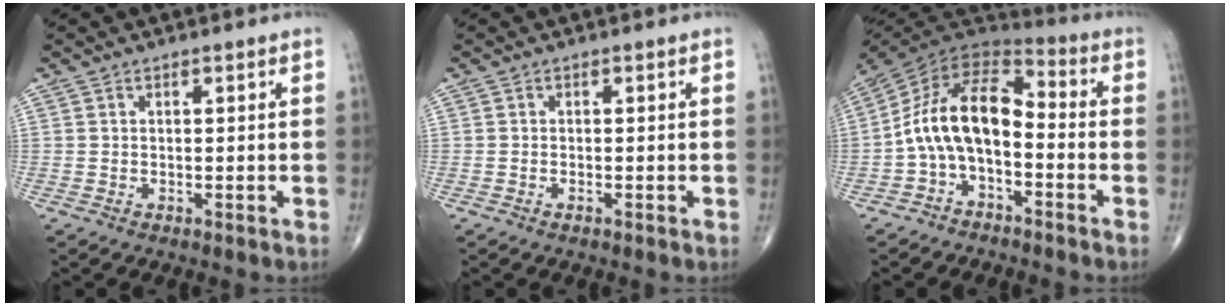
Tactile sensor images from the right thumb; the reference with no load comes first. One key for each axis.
{"total": 0.5, "fx": -0.3, "fy": 0.1, "fz": 0.4, "tx": -0.008, "ty": 0.000, "tz": -0.007}
{"total": 13.5, "fx": -2.8, "fy": 7.7, "fz": 10.8, "tx": -0.180, "ty": 0.073, "tz": -0.064}